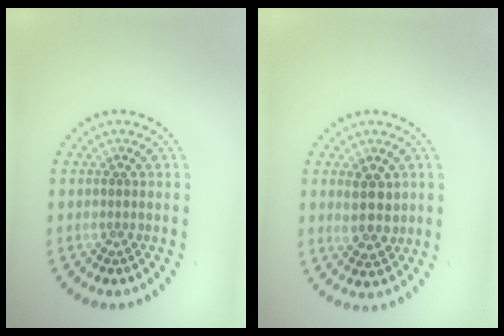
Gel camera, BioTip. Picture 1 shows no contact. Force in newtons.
{"total": 2.9, "press": 2.8, "slide": 0.9}